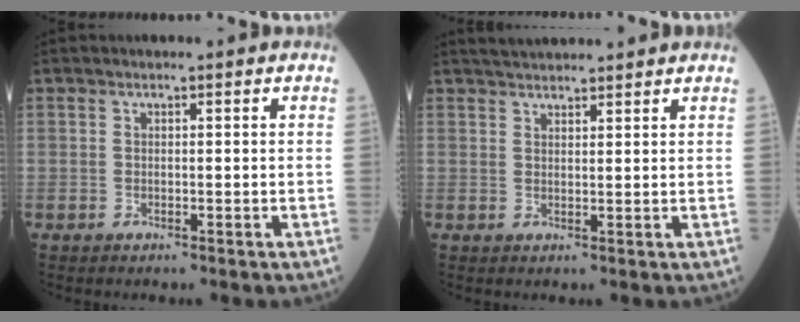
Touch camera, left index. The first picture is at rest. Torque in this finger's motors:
{"motor_torque": [0.00, -0.62, 0.09, 0.06]}